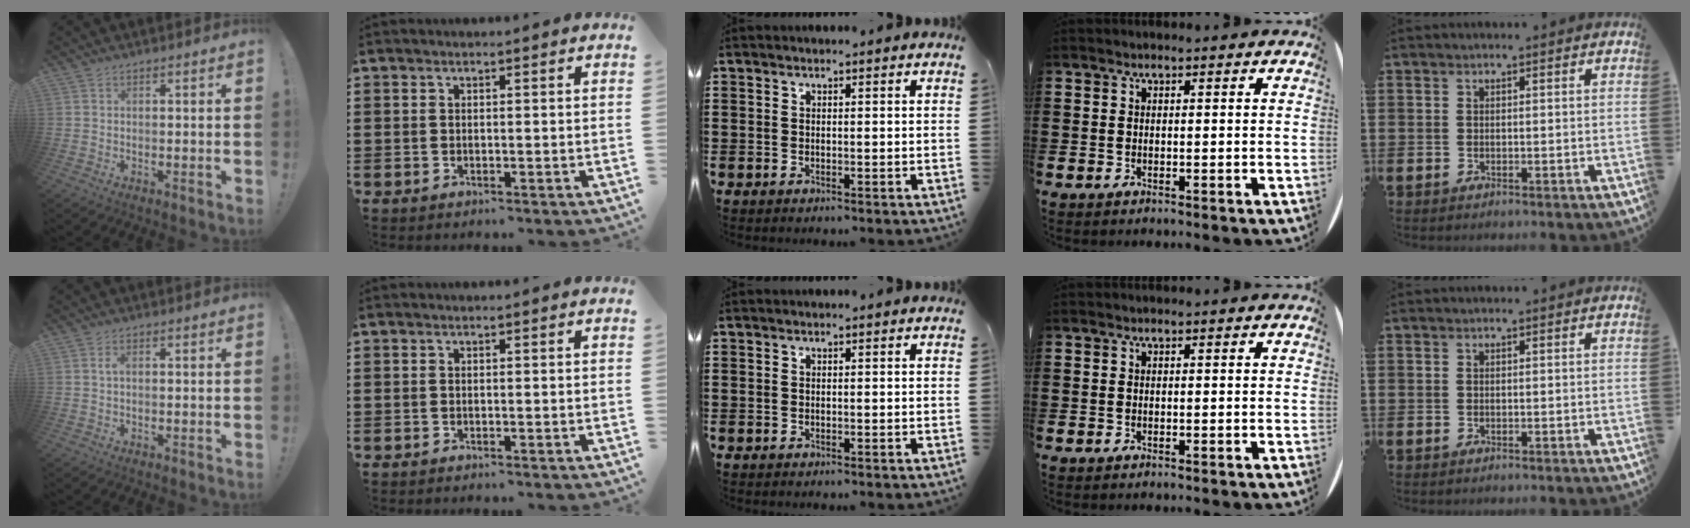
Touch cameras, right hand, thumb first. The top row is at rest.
{"thumb": {"total": 1.3, "force": [0.0, 0.6, 1.2], "torque": [-0.029, 0.007, 0.001]}}